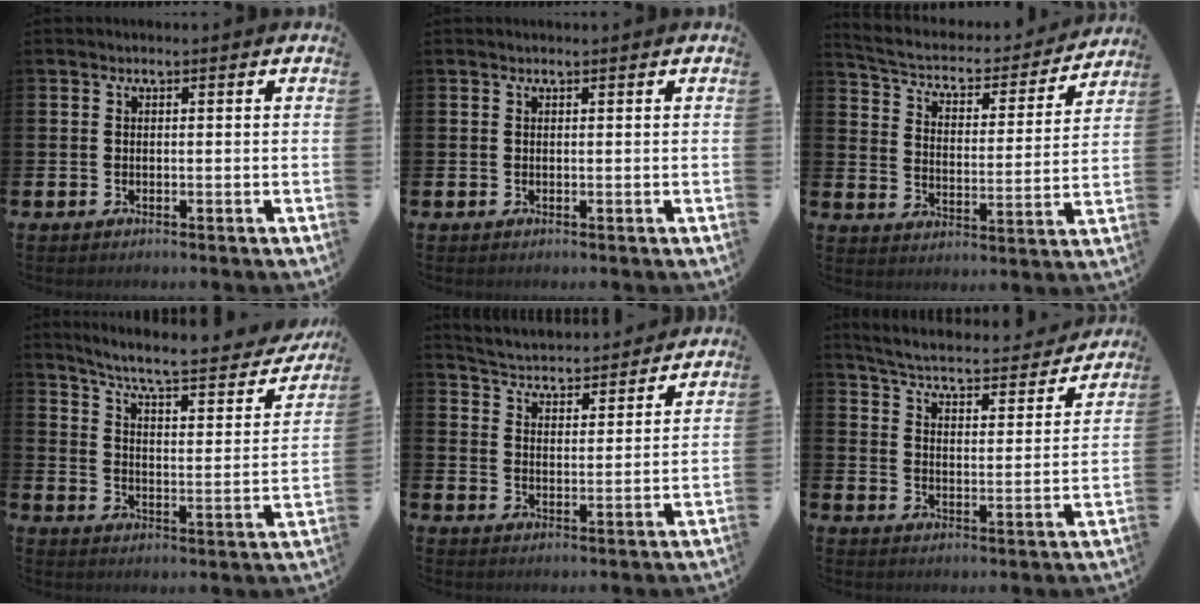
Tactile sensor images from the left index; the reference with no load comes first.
{"total": 0.0}
{"total": 5.5, "force": [4.9, 1.7, 1.7], "torque": [-0.064, -0.041, 0.076]}
{"total": 7.1, "force": [6.3, 1.0, 3.1], "torque": [-0.082, -0.048, 0.099]}
{"total": 4.5, "force": [4.4, 0.7, 0.1], "torque": [-0.028, -0.041, 0.073]}
{"total": 4.7, "force": [4.5, 0.6, 1.3], "torque": [-0.051, -0.041, 0.070]}